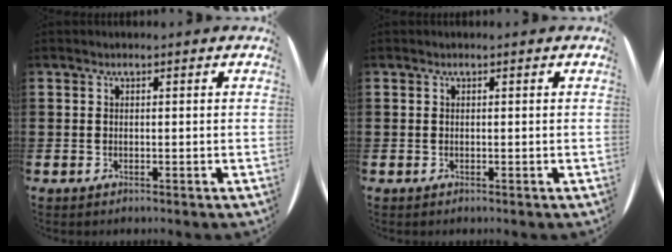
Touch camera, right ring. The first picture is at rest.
{"total": 0.0}